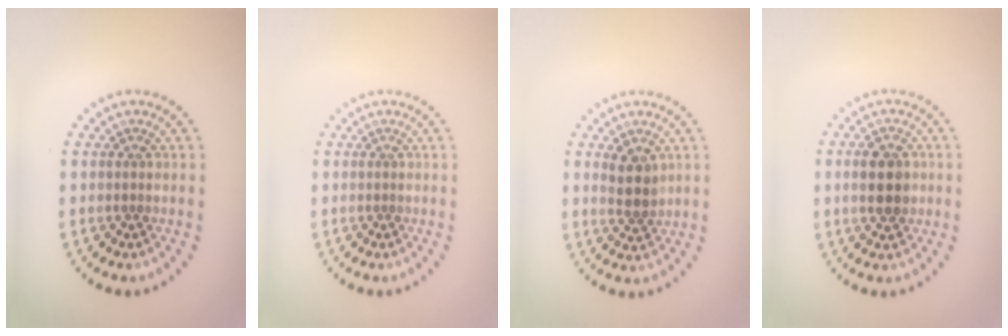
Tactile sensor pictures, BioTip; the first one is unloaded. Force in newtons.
{"total": 0.0}
{"total": 2.5, "press": 2.3, "slide": 1.0}
{"total": 3.8, "press": 3.8, "slide": 0.2}